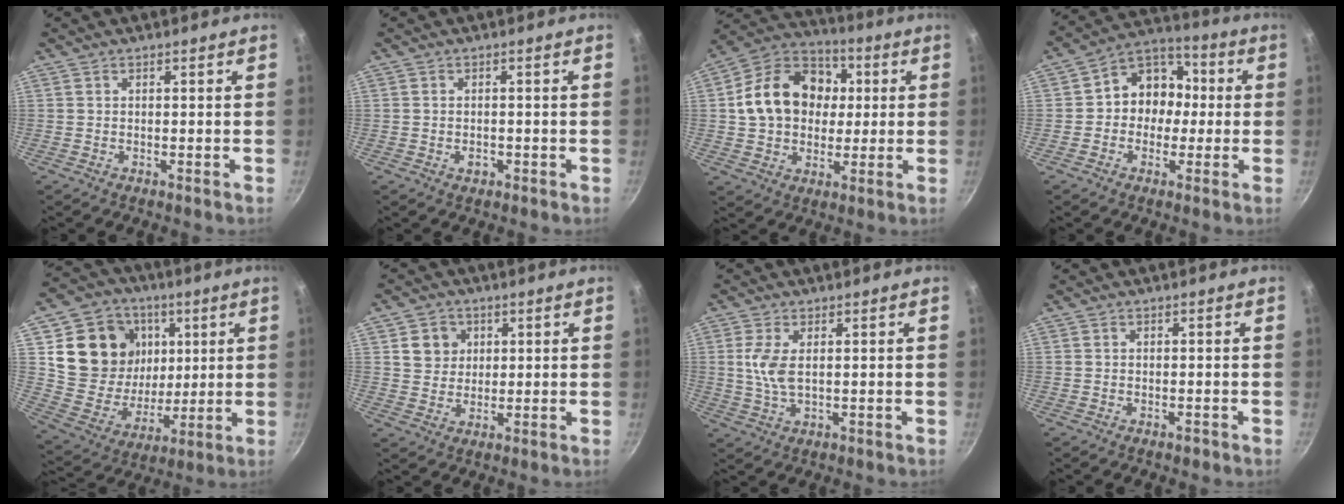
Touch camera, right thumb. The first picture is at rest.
{"total": 1.9, "force": [-0.7, 1.4, 1.1], "torque": [-0.016, 0.003, -0.008]}
{"total": 18.0, "force": [2.3, 14.2, 10.9], "torque": [-0.153, 0.028, 0.028]}
{"total": 10.4, "force": [-0.4, 9.1, 5.1], "torque": [-0.021, 0.035, -0.028]}
{"total": 19.0, "force": [6.1, 16.0, 8.1], "torque": [-0.116, -0.023, 0.115]}
{"total": 5.8, "force": [1.8, 5.3, 1.7], "torque": [0.002, 0.002, 0.030]}
{"total": 5.2, "force": [0.8, 2.3, 4.6], "torque": [-0.105, -0.001, 0.018]}
{"total": 1.1, "force": [-0.7, 0.6, 0.6], "torque": [-0.011, 0.004, -0.008]}